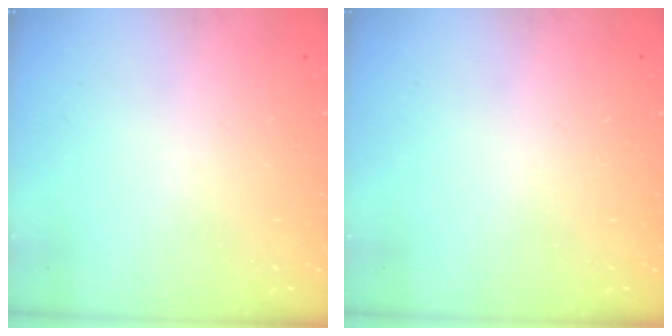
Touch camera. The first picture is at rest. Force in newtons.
{"total": 0.0}